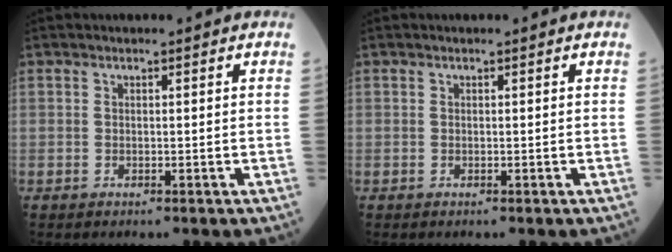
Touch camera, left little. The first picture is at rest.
{"total": 0.0}